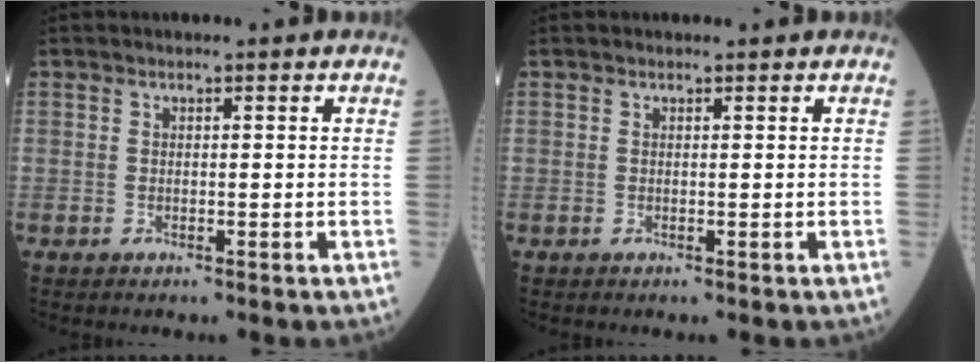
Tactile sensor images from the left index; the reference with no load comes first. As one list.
[{"total": 0.0}]